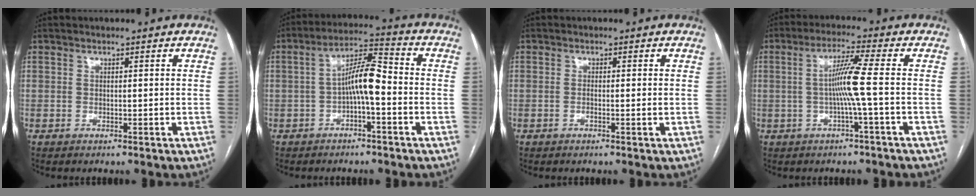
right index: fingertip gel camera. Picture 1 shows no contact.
{"total": 7.4, "force": [-1.4, 1.3, 7.2], "torque": [-0.130, 0.026, -0.028]}
{"total": 1.2, "force": [-0.2, 0.1, 1.2], "torque": [-0.019, 0.000, -0.004]}
{"total": 6.3, "force": [-0.7, -1.5, 6.1], "torque": [-0.116, 0.007, -0.012]}